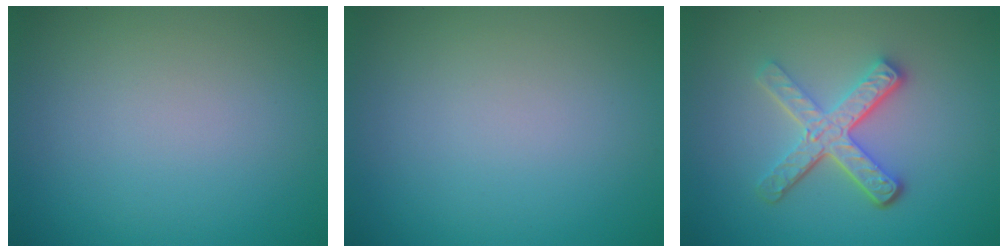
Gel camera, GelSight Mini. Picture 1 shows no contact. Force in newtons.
{"total": 0.0}
{"total": 4.6, "press": 3.5, "slide": 3.0}